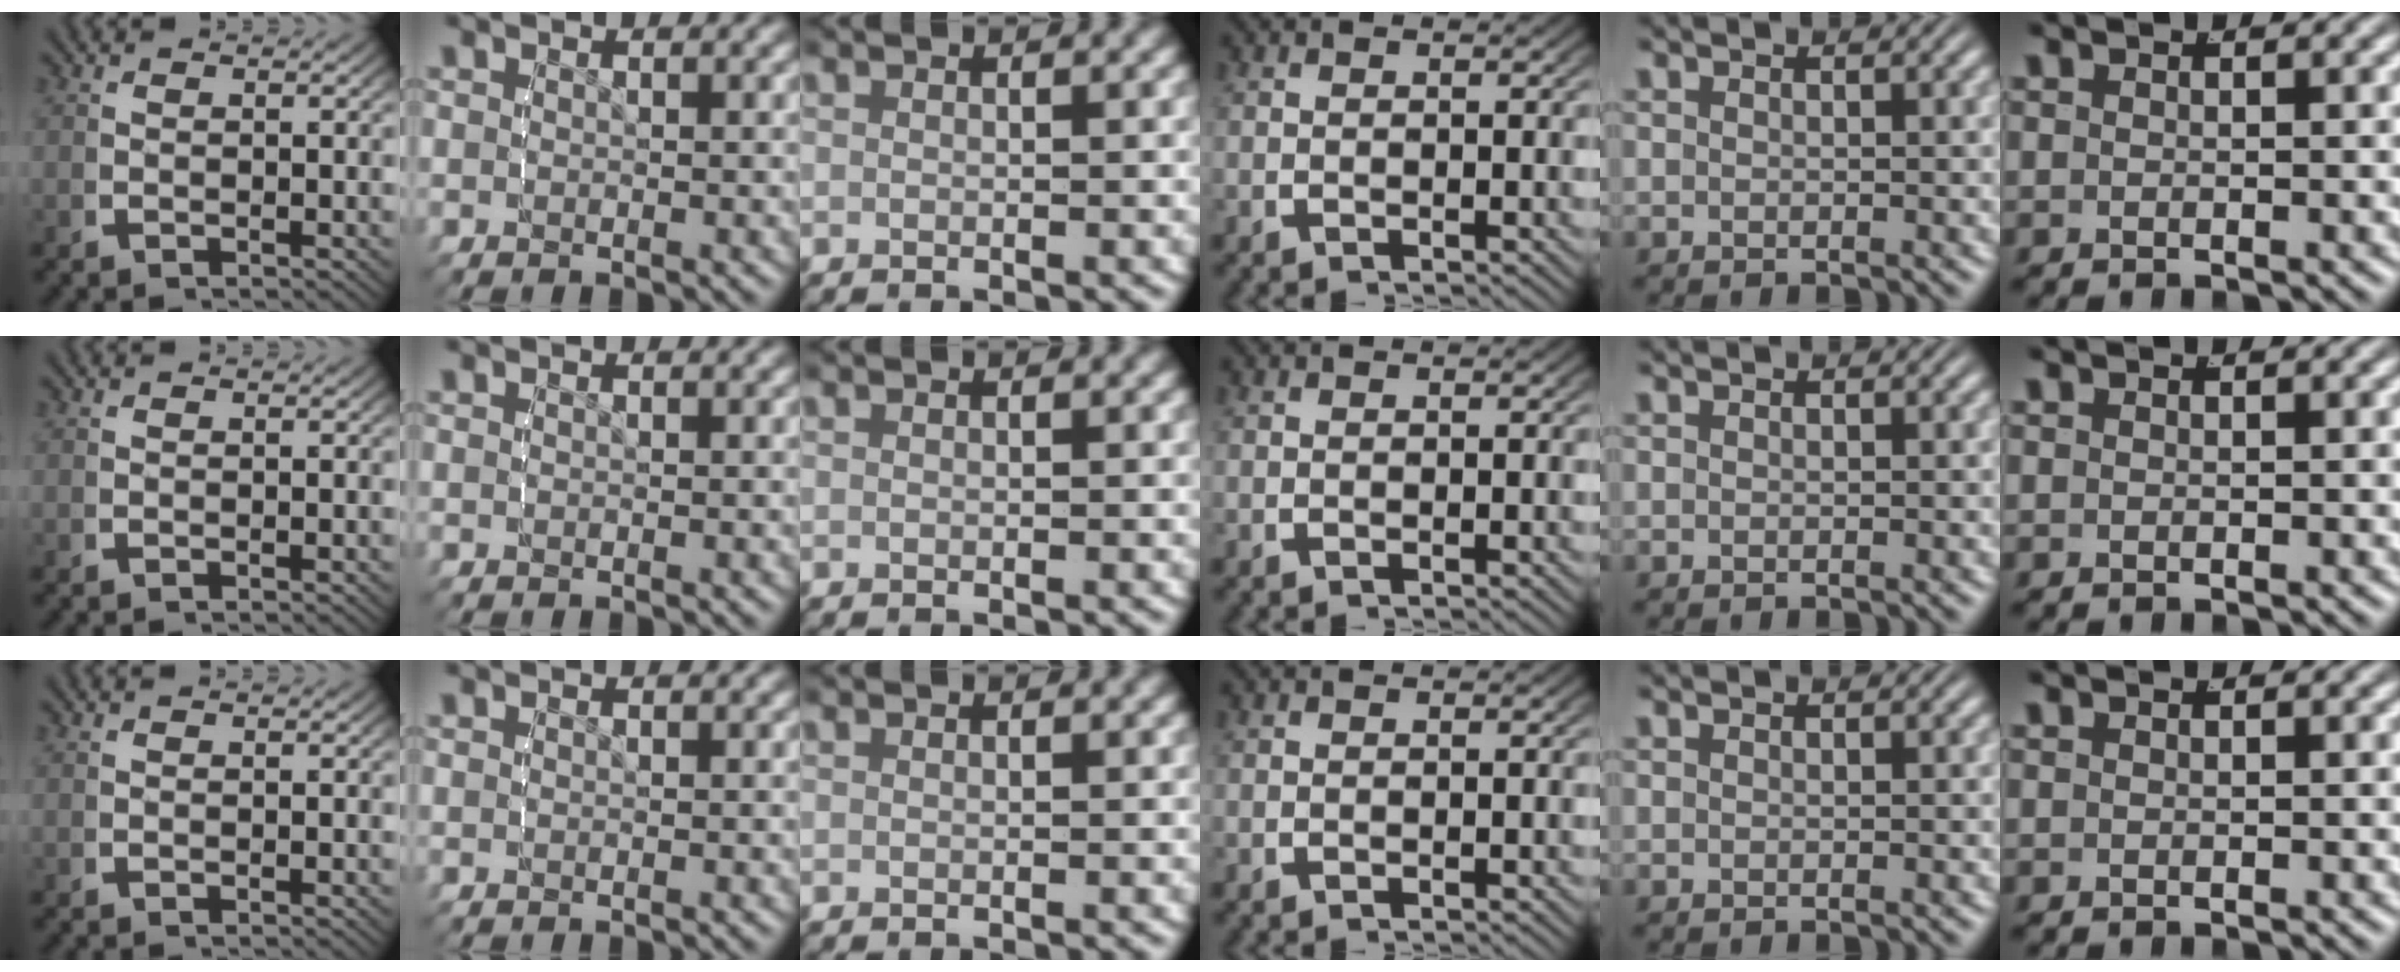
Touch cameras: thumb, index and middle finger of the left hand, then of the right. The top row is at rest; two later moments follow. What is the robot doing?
{"motion": "lift_and_place", "object": "bottle"}